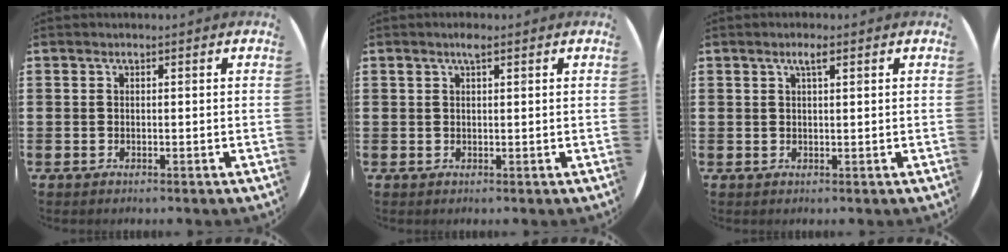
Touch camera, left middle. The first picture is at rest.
{"total": 1.5, "force": [0.9, 0.3, 1.2], "torque": [-0.023, 0.006, 0.014]}
{"total": 1.9, "force": [1.1, 0.3, 1.5], "torque": [-0.029, 0.005, 0.018]}